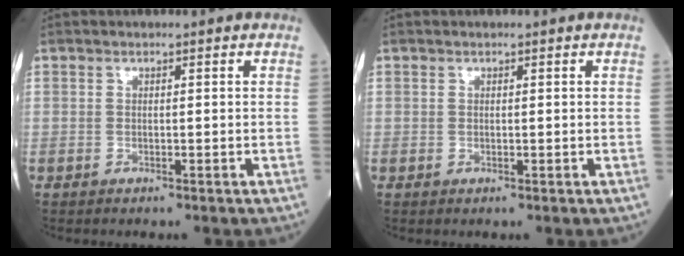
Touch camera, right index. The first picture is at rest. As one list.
[{"total": 0.0}]